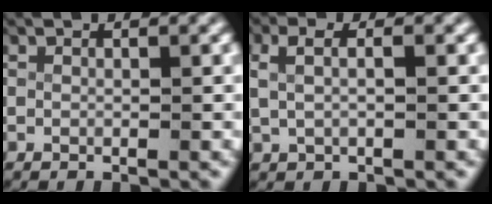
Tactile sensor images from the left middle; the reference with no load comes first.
{"total": 3.3, "force": [0.6, 1.9, 2.6], "torque": [-0.057, 0.005, 0.009]}